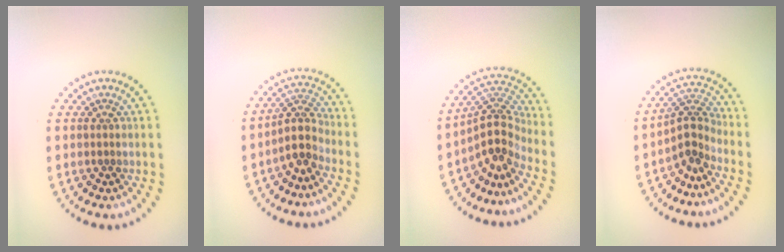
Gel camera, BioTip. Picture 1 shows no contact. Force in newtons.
{"total": 3.1, "press": 2.4, "slide": 2.0}
{"total": 4.0, "press": 2.7, "slide": 2.9}
{"total": 2.9, "press": 1.9, "slide": 2.1}